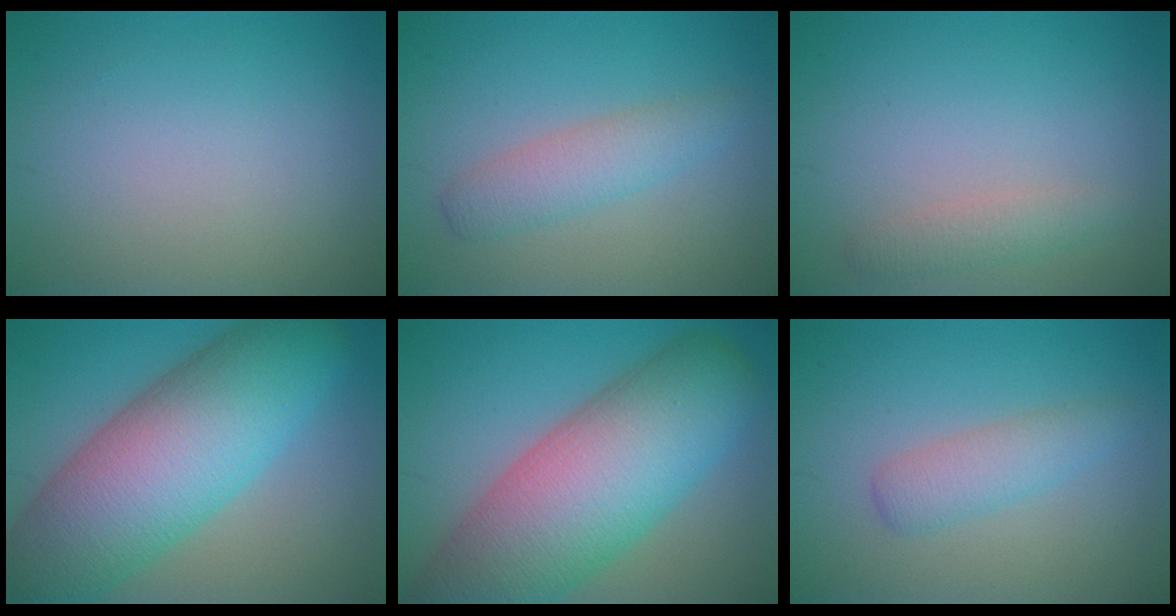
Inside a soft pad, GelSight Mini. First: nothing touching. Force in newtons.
{"total": 3.1, "press": 3.1, "slide": 0.1}
{"total": 1.7, "press": 1.7, "slide": 0.0}
{"total": 13.9, "press": 13.9, "slide": 0.3}
{"total": 13.9, "press": 13.9, "slide": 0.7}
{"total": 2.6, "press": 2.6, "slide": 0.0}